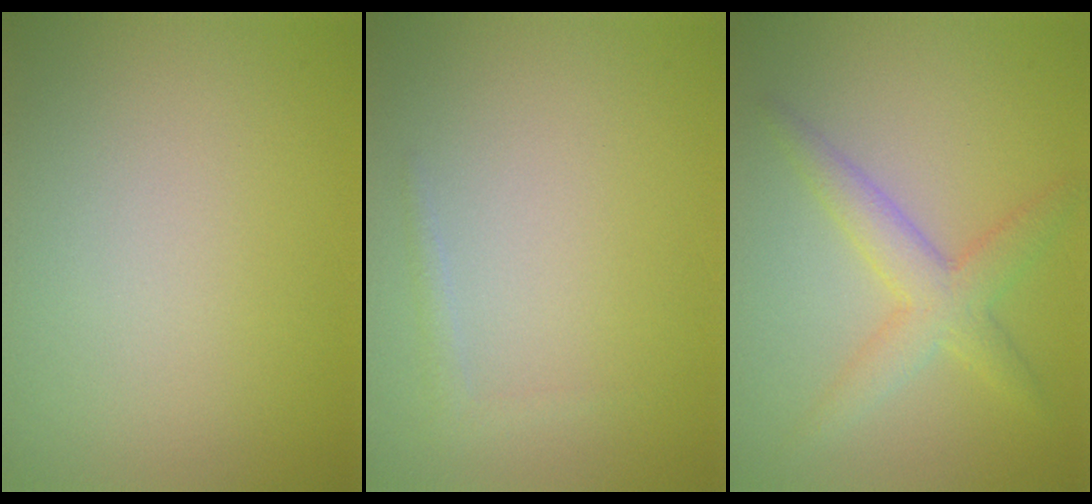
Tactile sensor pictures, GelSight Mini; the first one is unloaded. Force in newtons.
{"total": 0.9, "press": 0.9, "slide": 0.1}
{"total": 3.6, "press": 3.6, "slide": 0.2}